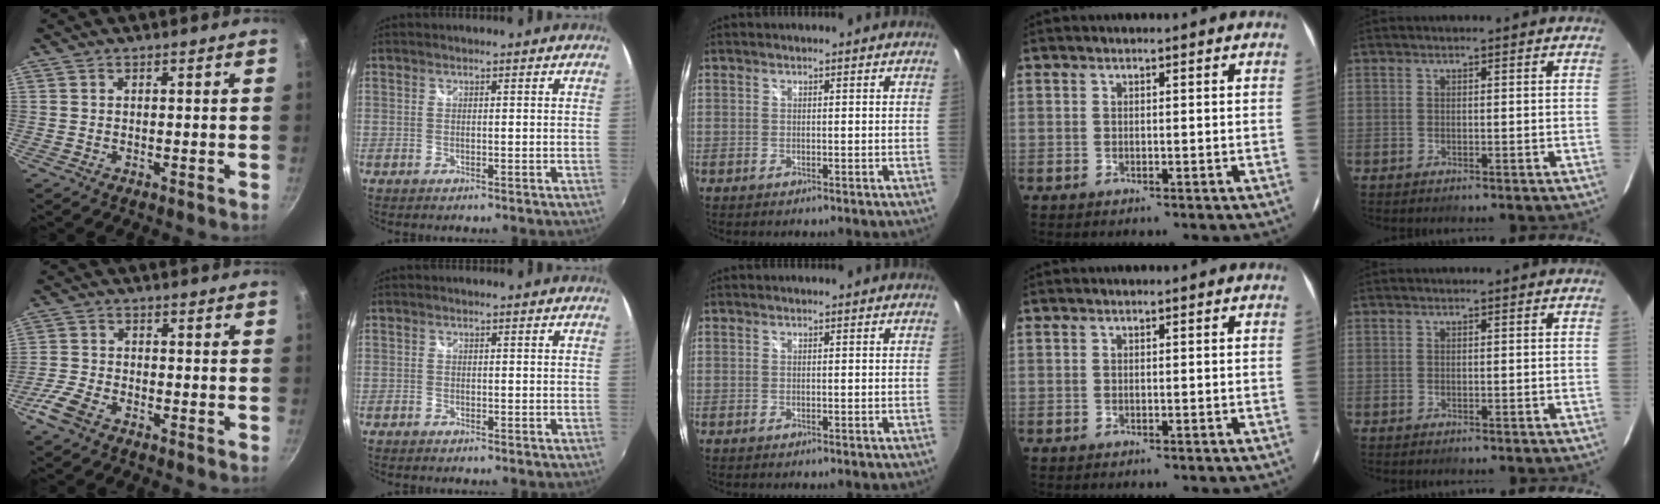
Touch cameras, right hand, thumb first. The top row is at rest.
{"thumb": {"total": 5.7, "force": [-3.7, 2.8, 3.4], "torque": [-0.080, 0.020, -0.081]}, "index": {"total": 0.7, "force": [-0.6, 0.4, 0.0], "torque": [-0.002, -0.003, -0.014]}}